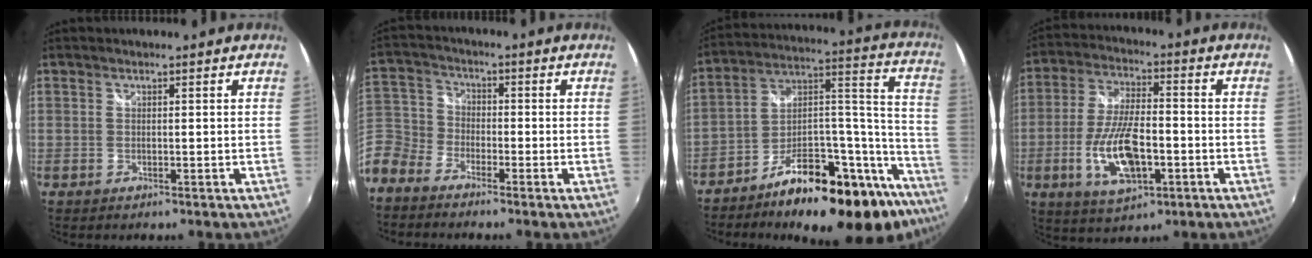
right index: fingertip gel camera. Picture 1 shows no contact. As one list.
[{"total": 10.6, "force": [-6.6, 7.6, 3.4], "torque": [-0.099, 0.016, -0.154]}, {"total": 26.2, "force": [-19.7, 8.4, 15.1], "torque": [-0.166, 0.053, -0.283]}, {"total": 13.6, "force": [-4.0, 5.5, 11.7], "torque": [-0.239, -0.008, -0.071]}]